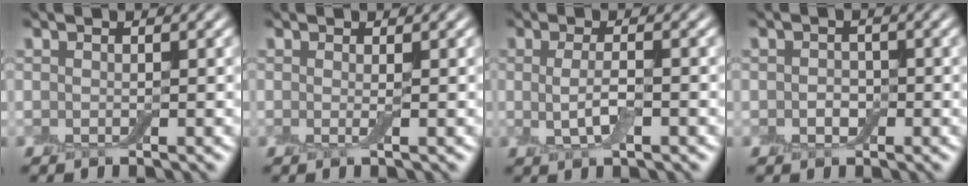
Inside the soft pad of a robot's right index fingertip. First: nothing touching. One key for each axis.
{"total": 0.8, "fx": 0.0, "fy": 0.0, "fz": 0.8, "tx": -0.017, "ty": -0.007, "tz": -0.003}
{"total": 2.7, "fx": -0.2, "fy": 0.7, "fz": 2.6, "tx": -0.054, "ty": -0.009, "tz": -0.005}
{"total": 1.3, "fx": -0.3, "fy": 1.1, "fz": 0.7, "tx": -0.012, "ty": -0.002, "tz": -0.010}